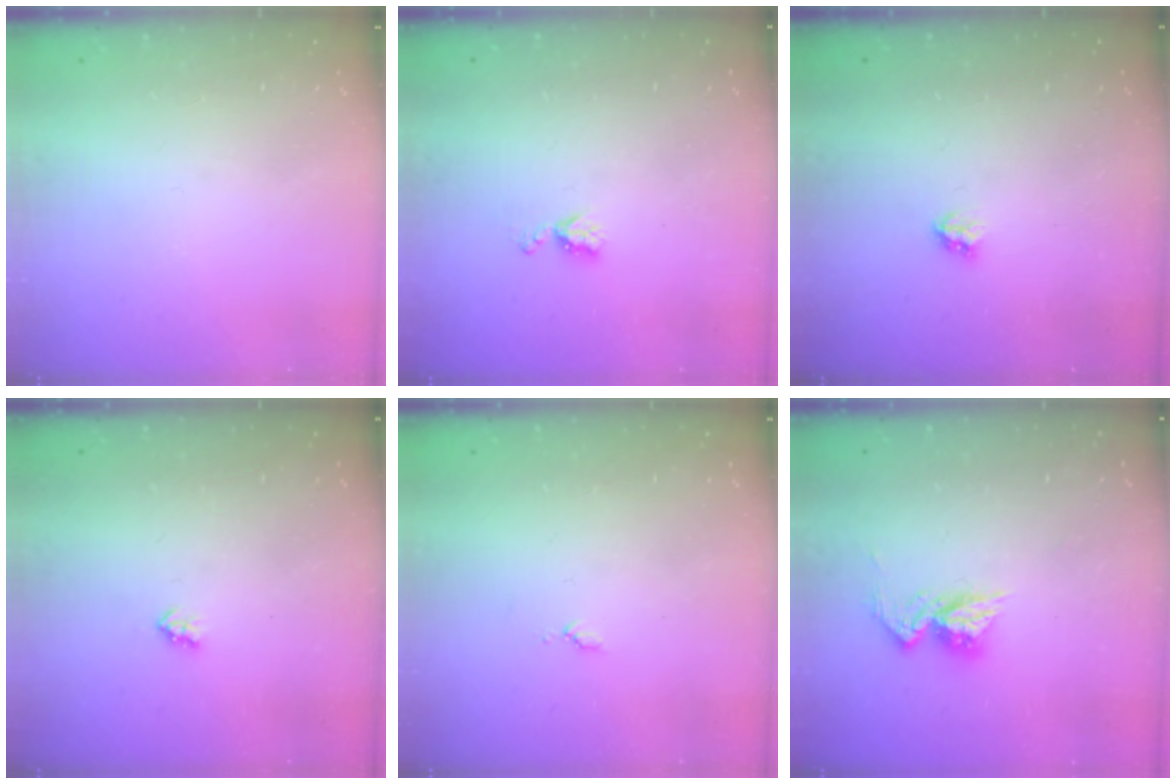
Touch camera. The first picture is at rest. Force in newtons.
{"total": 4.5, "press": 4.5, "slide": 0.5}
{"total": 2.8, "press": 2.8, "slide": 0.5}
{"total": 2.0, "press": 2.0, "slide": 0.3}
{"total": 3.6, "press": 3.6, "slide": 0.4}
{"total": 9.6, "press": 9.6, "slide": 0.8}